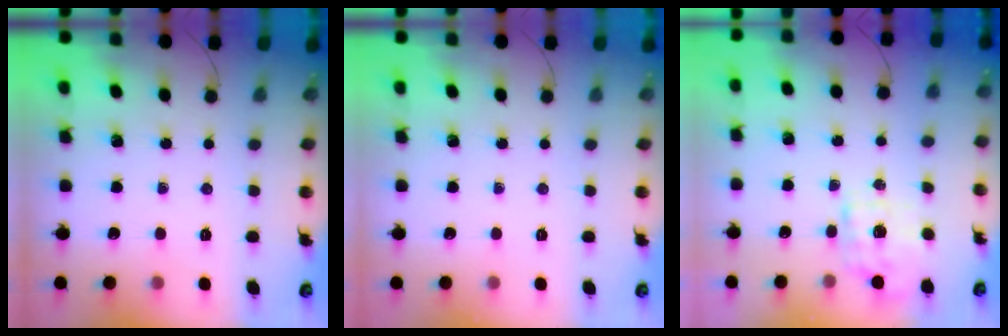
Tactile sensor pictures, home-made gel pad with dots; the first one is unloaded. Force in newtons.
{"total": 0.0}
{"total": 1.2, "press": 1.0, "slide": 0.7}